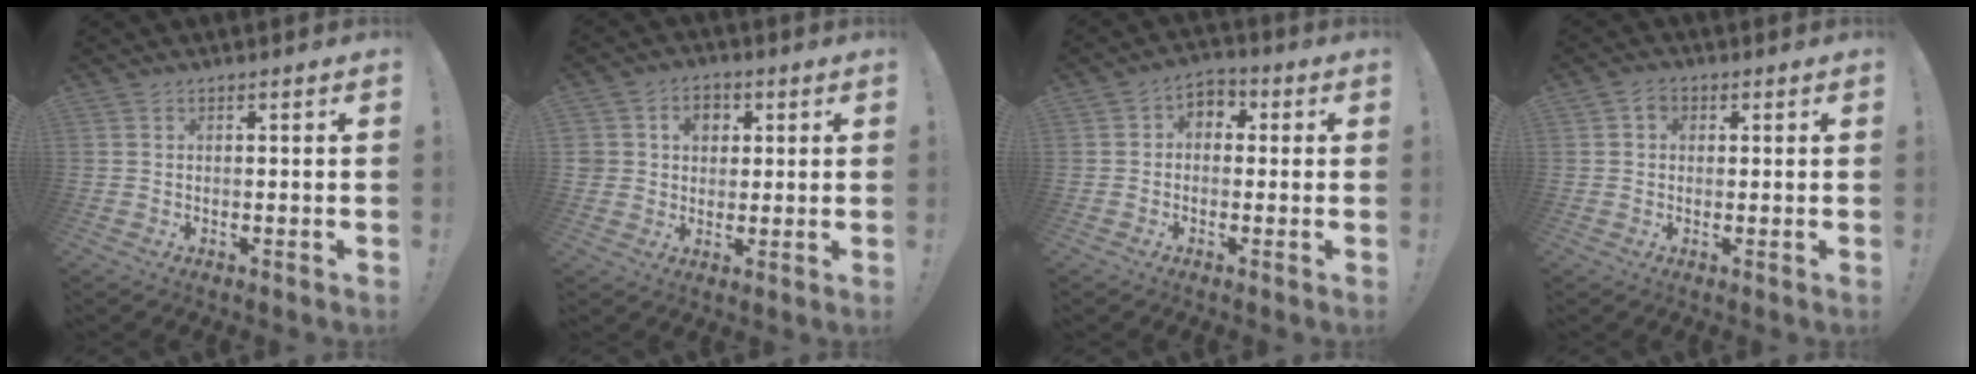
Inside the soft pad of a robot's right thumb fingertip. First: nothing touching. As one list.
[{"total": 7.2, "force": [2.1, 6.5, 2.3], "torque": [-0.024, -0.012, 0.039]}, {"total": 4.4, "force": [-1.1, 3.6, 2.1], "torque": [-0.026, 0.016, -0.018]}, {"total": 2.8, "force": [0.6, 2.3, 1.4], "torque": [-0.013, -0.003, 0.007]}]